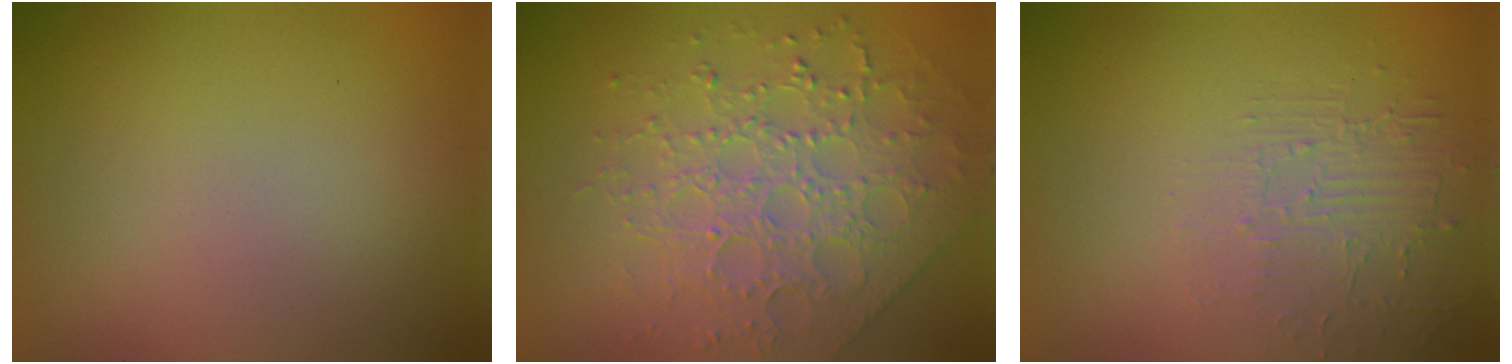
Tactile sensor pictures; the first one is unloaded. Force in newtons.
{"total": 4.5, "press": 4.3, "slide": 1.0}
{"total": 1.9, "press": 0.8, "slide": 1.7}